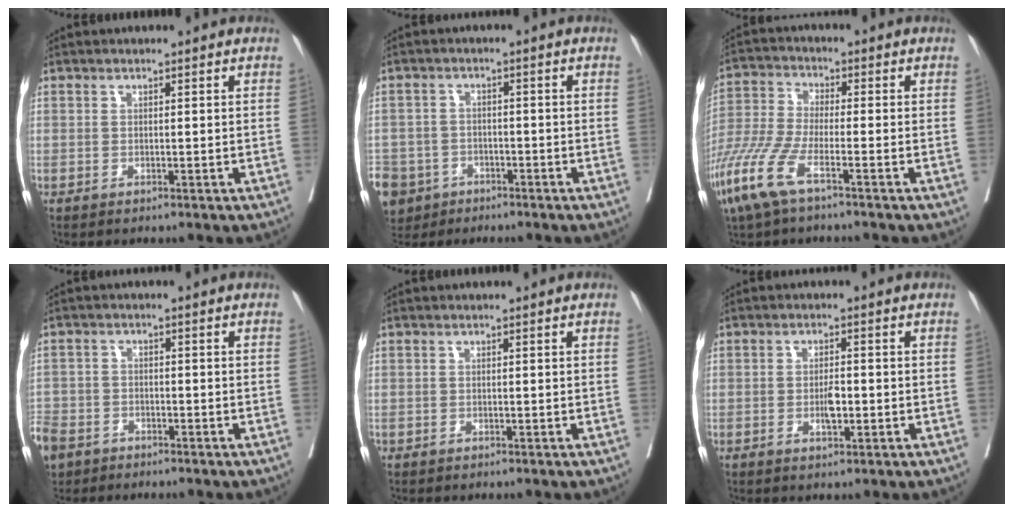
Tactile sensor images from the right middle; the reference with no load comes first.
{"total": 10.7, "force": [-6.2, 8.4, 2.2], "torque": [-0.101, -0.004, -0.100]}
{"total": 9.2, "force": [-5.3, 1.7, 7.3], "torque": [-0.177, -0.019, -0.112]}
{"total": 8.7, "force": [-5.9, 5.9, 2.4], "torque": [-0.101, -0.007, -0.112]}
{"total": 0.0}
{"total": 2.7, "force": [-0.7, 0.8, 2.5], "torque": [-0.048, 0.000, -0.009]}